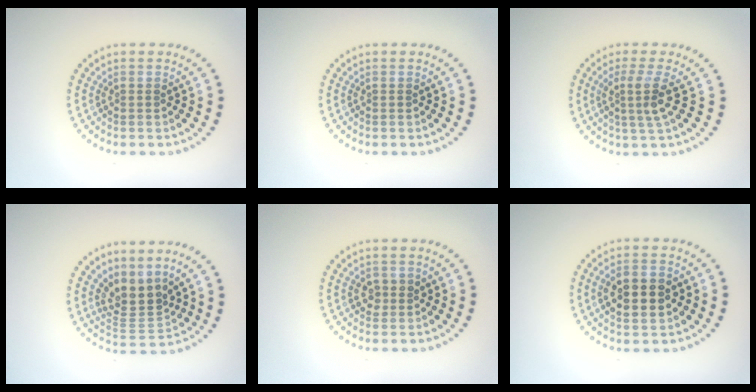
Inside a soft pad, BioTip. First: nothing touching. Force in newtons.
{"total": 0.0}
{"total": 2.7, "press": 2.0, "slide": 1.8}
{"total": 3.4, "press": 2.4, "slide": 2.4}
{"total": 1.4, "press": 1.4, "slide": 0.2}
{"total": 4.6, "press": 4.6, "slide": 0.2}